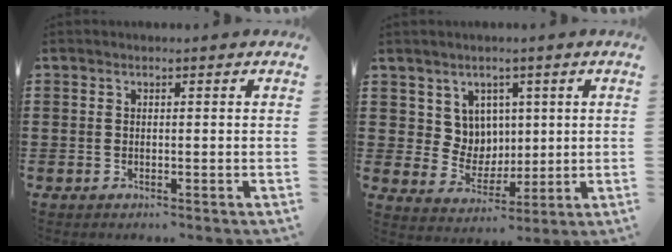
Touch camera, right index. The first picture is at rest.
{"total": 6.3, "force": [3.0, 5.4, 1.1], "torque": [-0.045, -0.004, 0.056]}